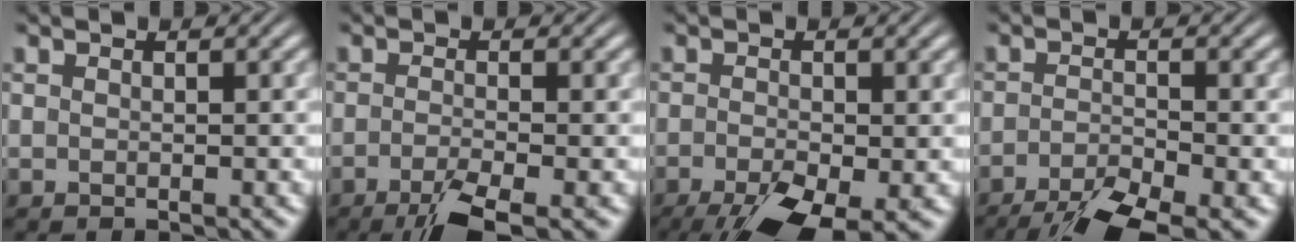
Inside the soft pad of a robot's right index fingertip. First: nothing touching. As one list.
[{"total": 4.2, "force": [-2.8, 0.9, 2.9], "torque": [-0.053, -0.018, -0.041]}, {"total": 7.0, "force": [-3.9, 3.0, 4.9], "torque": [-0.089, -0.037, -0.041]}, {"total": 6.2, "force": [-5.0, 1.9, 3.2], "torque": [-0.049, -0.023, -0.072]}]